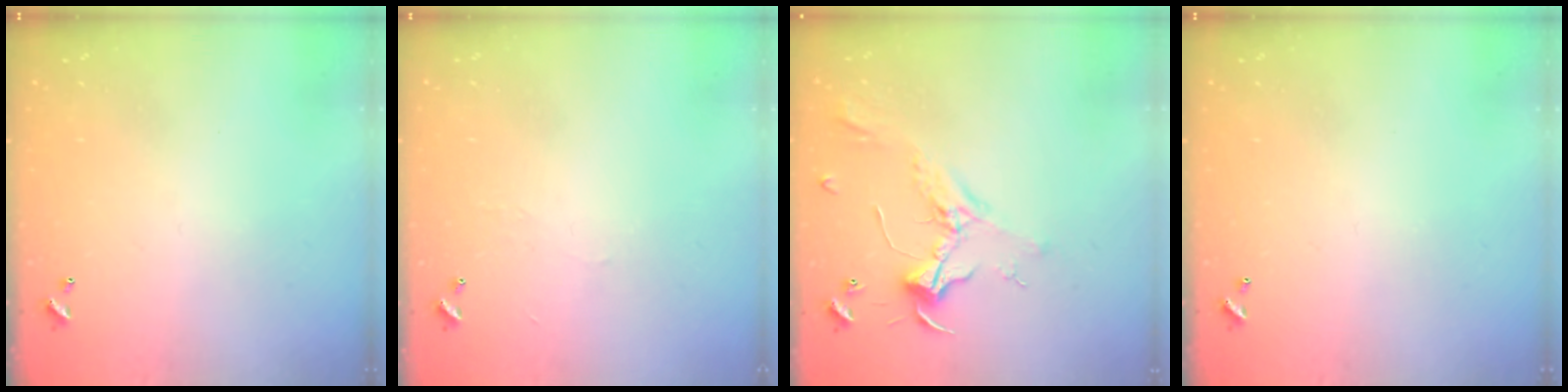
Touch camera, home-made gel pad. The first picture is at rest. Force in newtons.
{"total": 2.3, "press": 2.3, "slide": 0.4}
{"total": 2.3, "press": 2.2, "slide": 0.7}
{"total": 0.0}